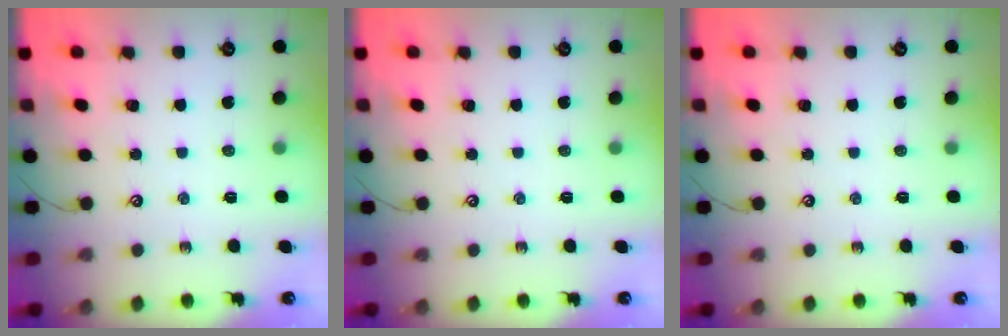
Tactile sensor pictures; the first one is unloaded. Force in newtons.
{"total": 0.0}
{"total": 0.0}